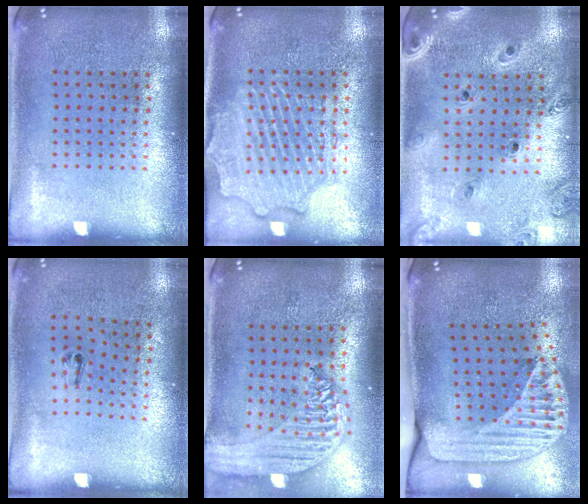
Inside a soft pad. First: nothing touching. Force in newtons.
{"total": 2.3, "press": 2.3, "slide": 0.3}
{"total": 1.3, "press": 1.2, "slide": 0.3}
{"total": 0.6, "press": 0.3, "slide": 0.6}
{"total": 2.2, "press": 2.0, "slide": 1.0}
{"total": 2.6, "press": 1.8, "slide": 1.8}